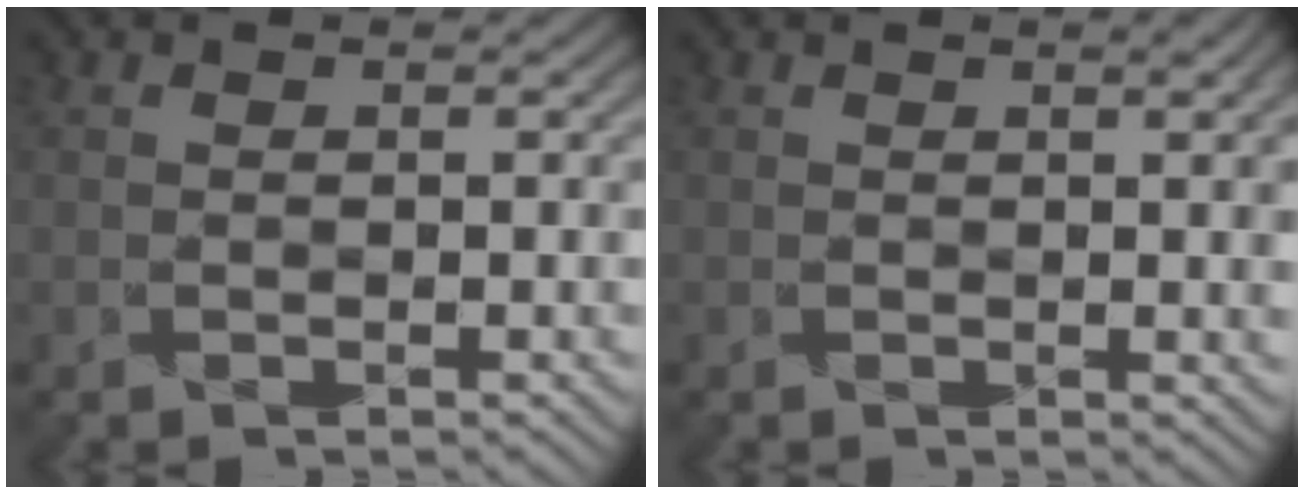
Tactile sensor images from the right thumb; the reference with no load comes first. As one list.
[{"total": 3.5, "force": [1.1, 0.7, 3.3], "torque": [-0.035, 0.008, 0.016]}]